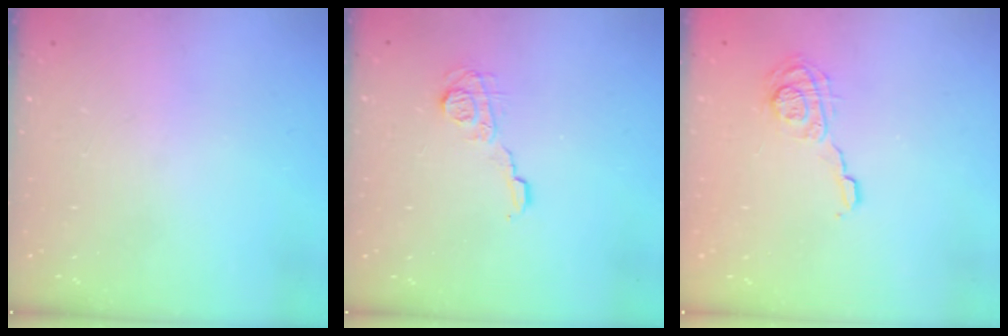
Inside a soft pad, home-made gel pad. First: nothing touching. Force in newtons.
{"total": 7.8, "press": 7.8, "slide": 0.1}
{"total": 11.5, "press": 11.5, "slide": 0.4}